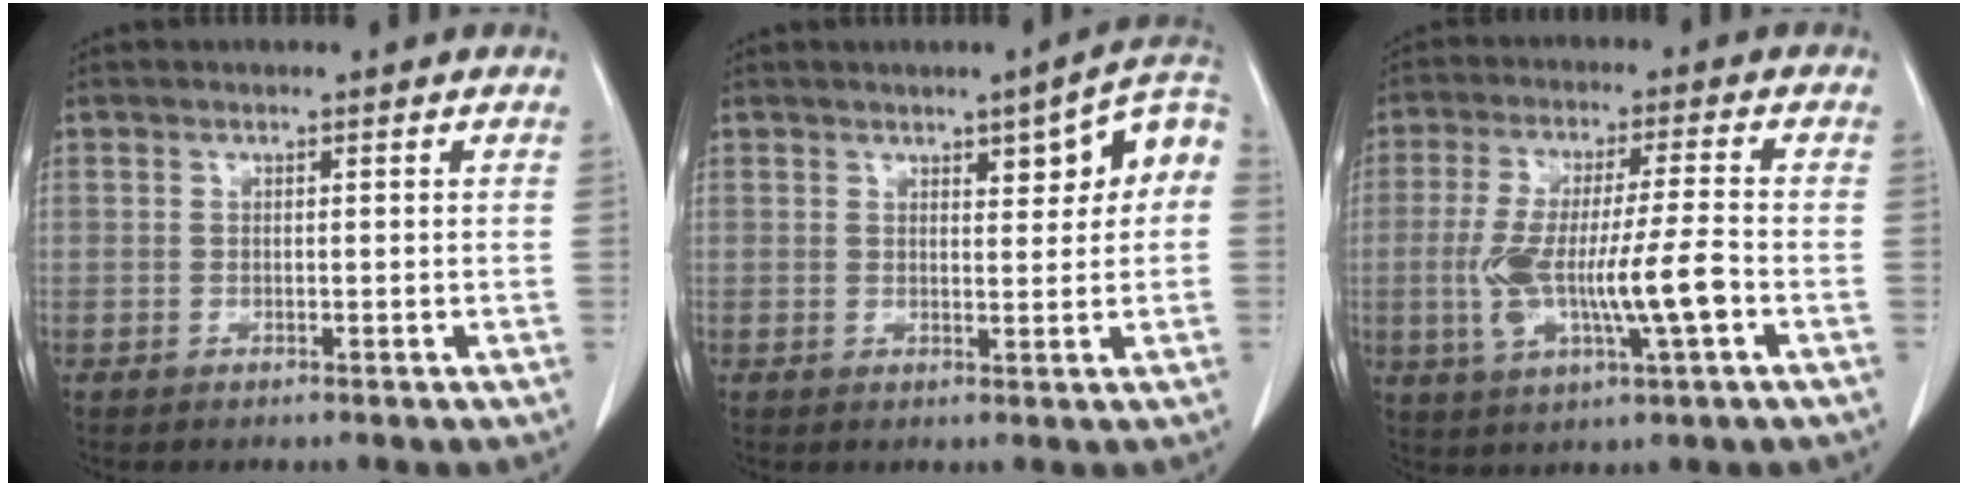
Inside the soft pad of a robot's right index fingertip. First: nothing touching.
{"total": 6.7, "force": [1.7, 1.8, 6.2], "torque": [-0.077, 0.023, 0.020]}
{"total": 11.8, "force": [-2.4, 1.1, 11.5], "torque": [-0.230, 0.003, -0.037]}